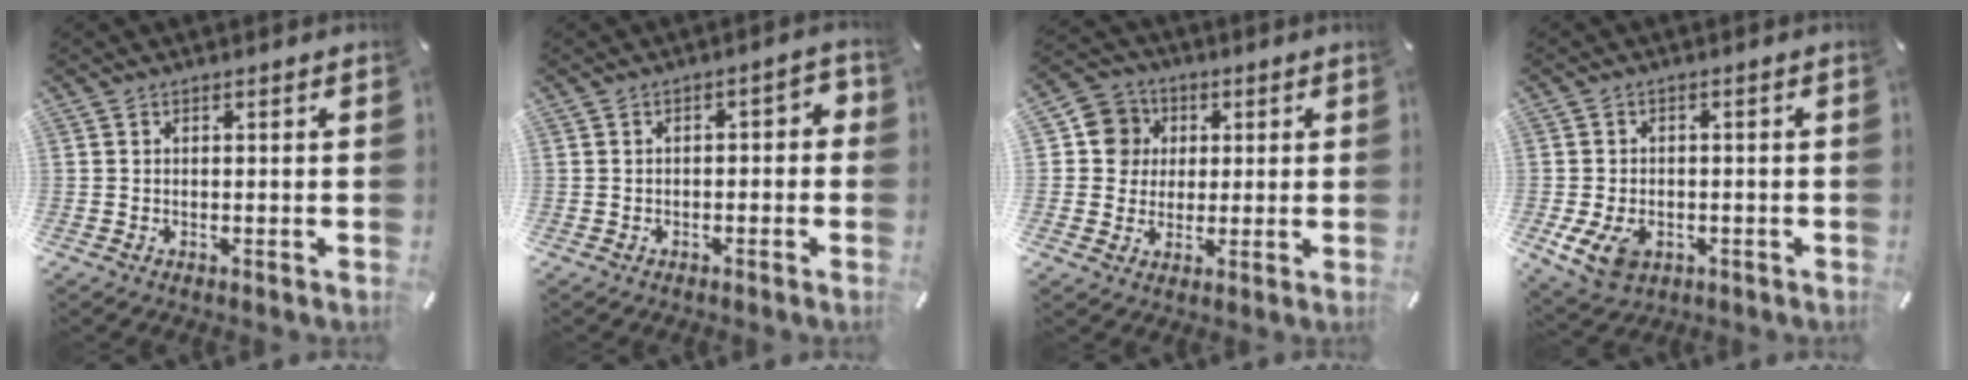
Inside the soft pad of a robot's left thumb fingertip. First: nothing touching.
{"total": 3.2, "force": [-1.7, 1.6, 2.2], "torque": [-0.038, 0.016, -0.034]}
{"total": 8.8, "force": [1.1, 8.5, 1.8], "torque": [-0.020, 0.001, 0.023]}
{"total": 6.5, "force": [-2.2, 4.9, 3.6], "torque": [-0.075, 0.005, -0.040]}